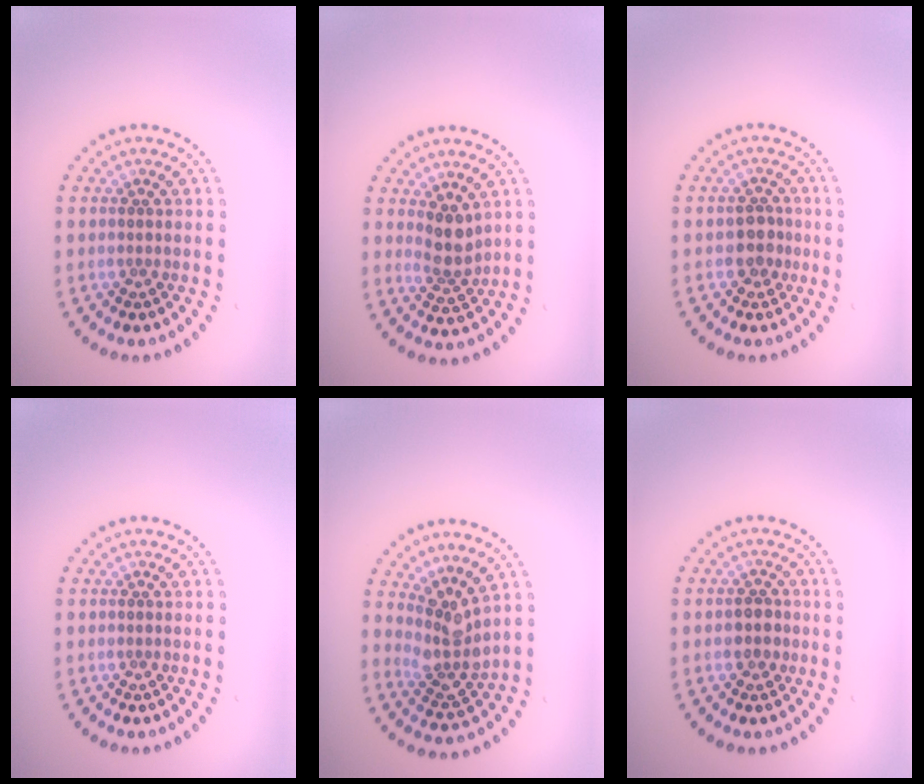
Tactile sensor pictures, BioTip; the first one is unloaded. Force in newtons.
{"total": 2.7, "press": 2.2, "slide": 1.5}
{"total": 2.0, "press": 1.7, "slide": 0.9}
{"total": 0.0}
{"total": 3.3, "press": 2.5, "slide": 2.1}
{"total": 1.8, "press": 1.7, "slide": 0.6}